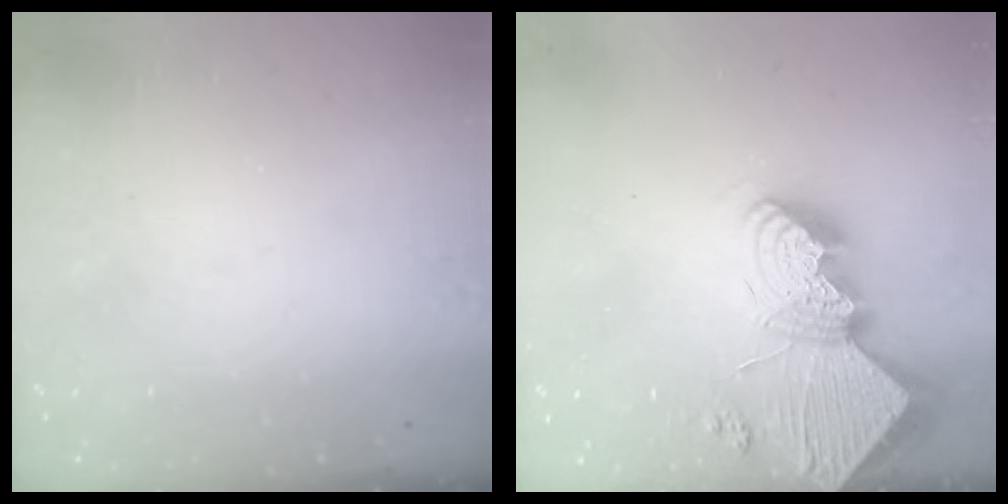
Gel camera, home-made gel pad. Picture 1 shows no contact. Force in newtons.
{"total": 16.8, "press": 16.8, "slide": 1.7}